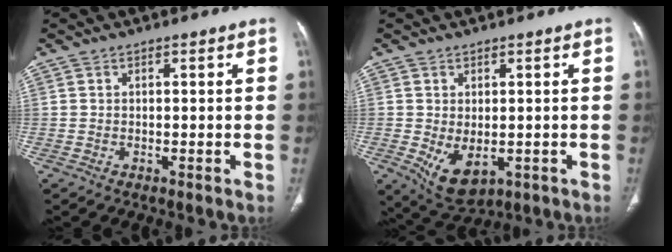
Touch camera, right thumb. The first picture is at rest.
{"total": 7.2, "force": [-1.5, 4.4, 5.5], "torque": [-0.086, -0.009, -0.004]}